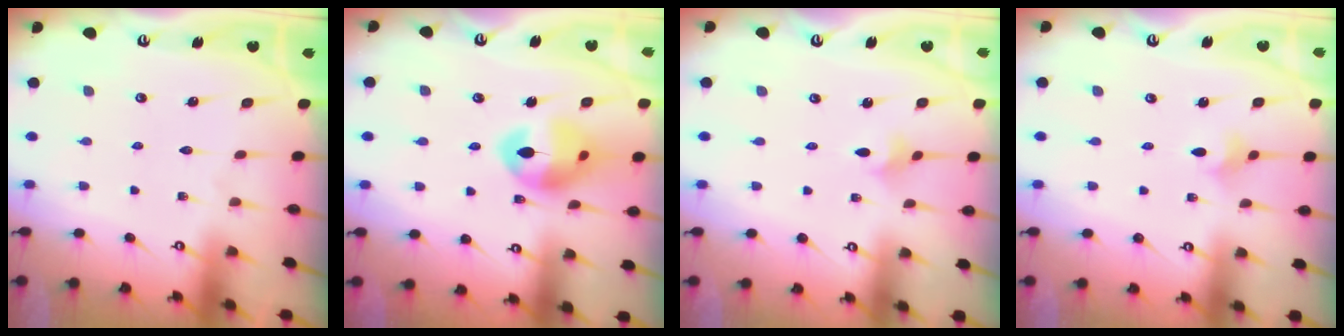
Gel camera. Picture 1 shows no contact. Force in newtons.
{"total": 14.9, "press": 14.8, "slide": 1.8}
{"total": 2.5, "press": 2.4, "slide": 0.6}
{"total": 3.9, "press": 3.8, "slide": 0.9}